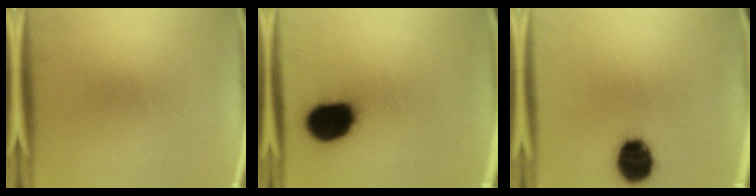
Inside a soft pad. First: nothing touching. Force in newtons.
{"total": 17.1}
{"total": 12.5}